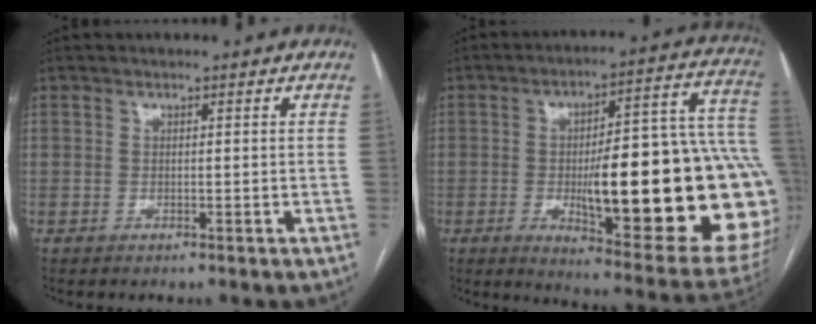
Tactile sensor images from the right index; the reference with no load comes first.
{"total": 31.3, "force": [-3.8, 6.0, 30.5], "torque": [-0.334, 0.011, -0.046]}